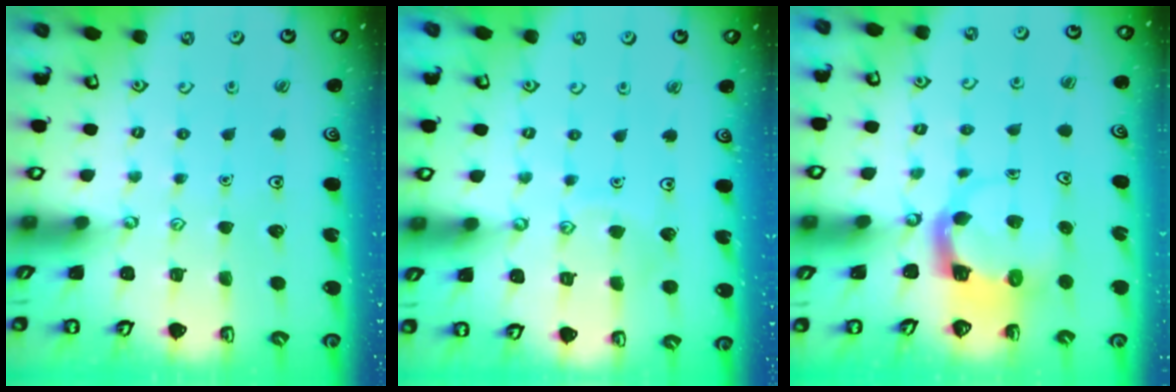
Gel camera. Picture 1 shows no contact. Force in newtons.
{"total": 6.2, "press": 6.2, "slide": 0.5}
{"total": 3.6, "press": 3.6, "slide": 0.7}